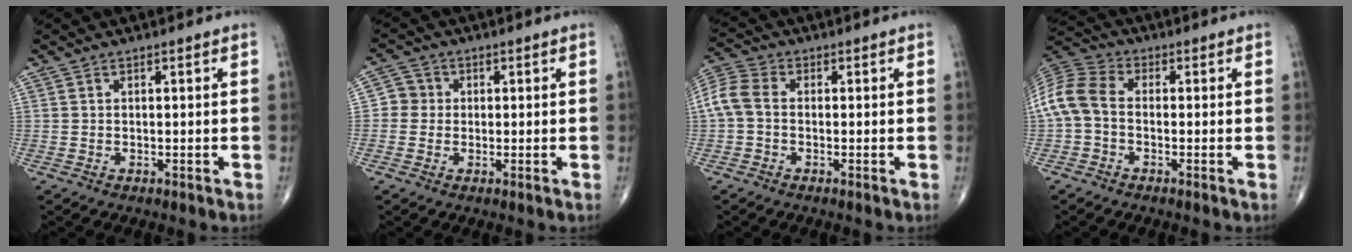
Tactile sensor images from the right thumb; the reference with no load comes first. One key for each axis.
{"total": 3.4, "fx": -0.1, "fy": 3.3, "fz": 0.7, "tx": 0.010, "ty": 0.008, "tz": -0.010}
{"total": 6.8, "fx": -0.3, "fy": 4.7, "fz": 5.0, "tx": -0.114, "ty": 0.019, "tz": -0.017}
{"total": 8.6, "fx": -1.0, "fy": 5.6, "fz": 6.4, "tx": -0.135, "ty": 0.024, "tz": -0.034}